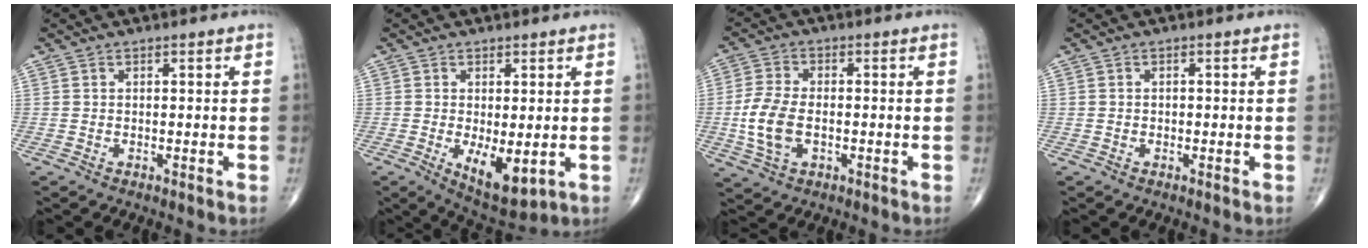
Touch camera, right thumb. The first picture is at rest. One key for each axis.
{"total": 8.3, "fx": -1.6, "fy": 3.6, "fz": 7.3, "tx": -0.105, "ty": -0.023, "tz": -0.013}
{"total": 8.4, "fx": -1.3, "fy": 4.9, "fz": 6.7, "tx": -0.146, "ty": 0.005, "tz": -0.026}
{"total": 0.6, "fx": -0.1, "fy": 0.5, "fz": 0.3, "tx": -0.004, "ty": 0.001, "tz": -0.002}